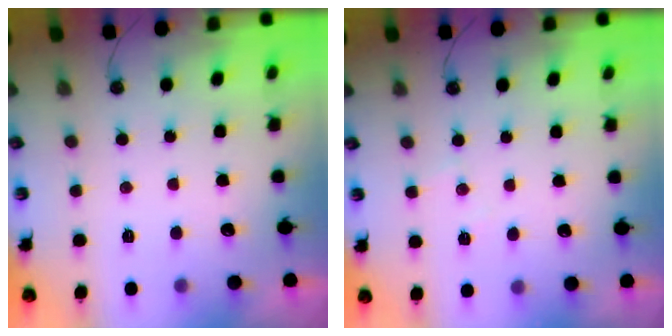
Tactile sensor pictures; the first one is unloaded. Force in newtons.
{"total": 4.4, "press": 4.4, "slide": 0.7}